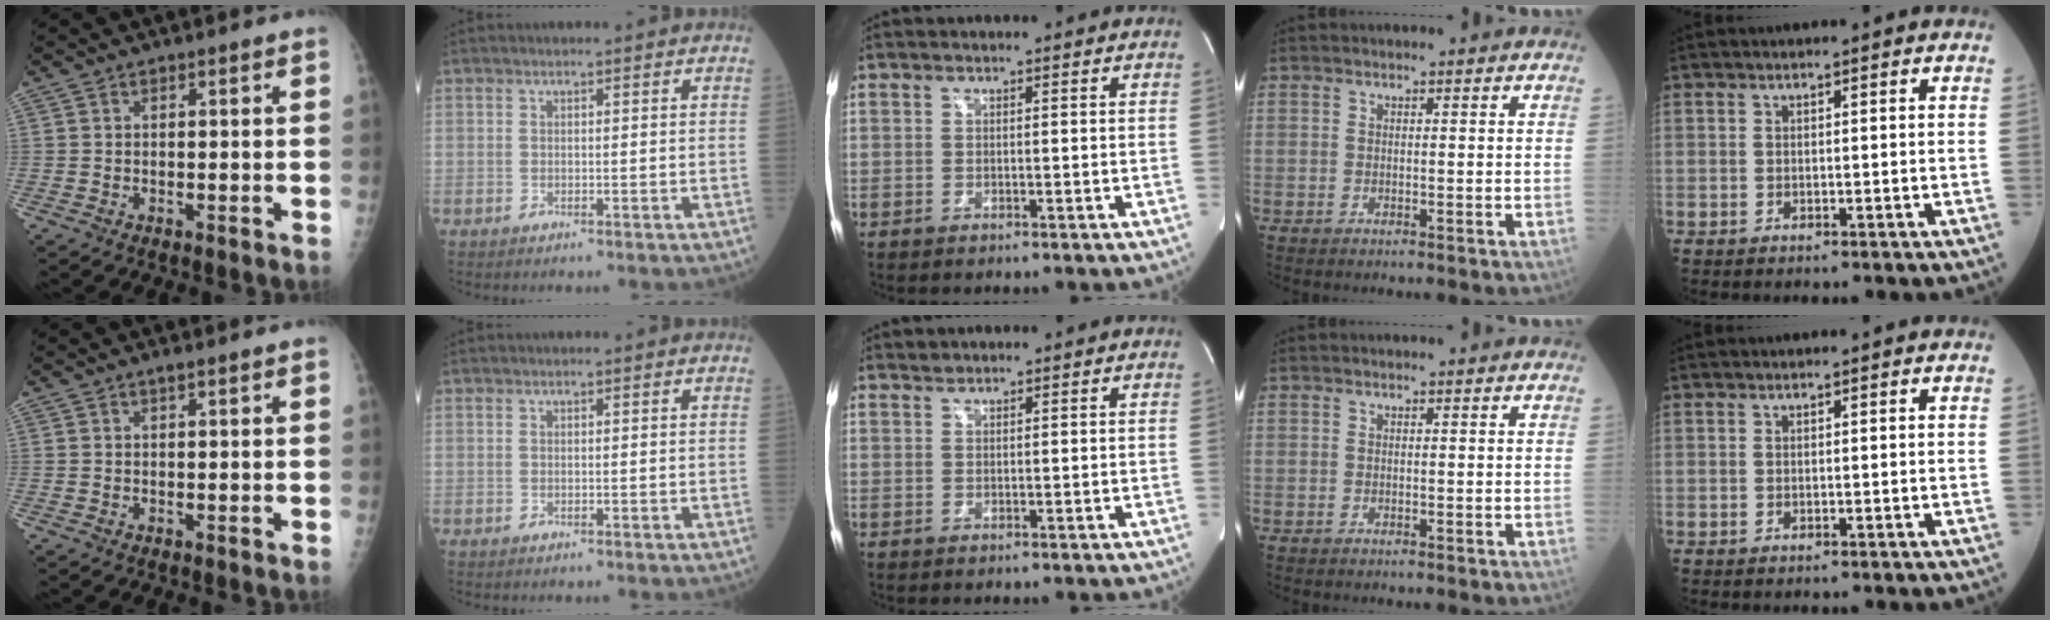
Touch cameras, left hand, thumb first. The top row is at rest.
{"thumb": {"total": 0.8, "force": [0.4, 0.1, 0.6], "torque": [-0.012, 0.004, 0.006]}, "middle": {"total": 0.7, "force": [0.7, 0.2, -0.1], "torque": [0.000, 0.003, 0.012]}}